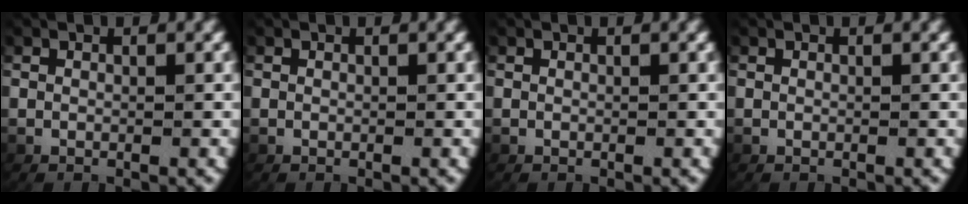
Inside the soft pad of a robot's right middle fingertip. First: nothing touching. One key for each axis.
{"total": 0.0}
{"total": 0.0}
{"total": 0.0}